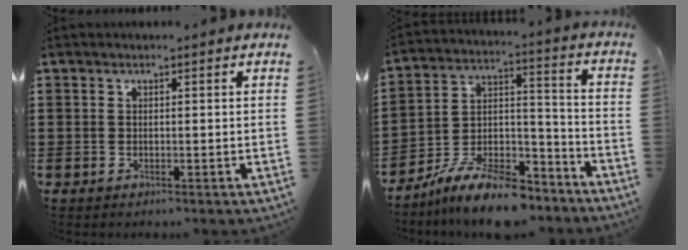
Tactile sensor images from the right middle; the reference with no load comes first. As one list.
[{"total": 11.8, "force": [-10.1, 2.8, 5.5], "torque": [-0.101, 0.034, -0.193]}]